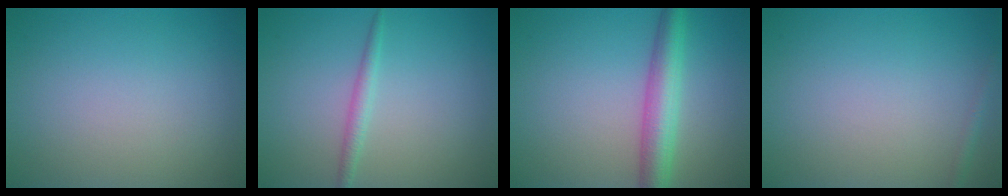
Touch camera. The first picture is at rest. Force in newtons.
{"total": 1.4, "press": 1.4, "slide": 0.1}
{"total": 4.7, "press": 4.7, "slide": 0.1}
{"total": 0.7, "press": 0.7, "slide": 0.0}